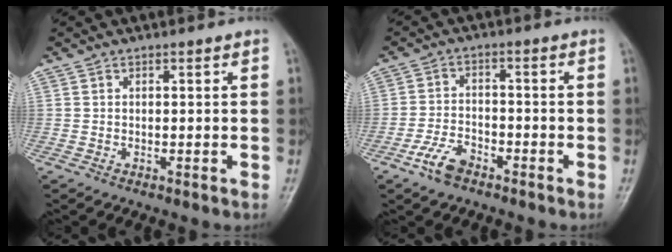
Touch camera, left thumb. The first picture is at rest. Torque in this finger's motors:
{"motor_torque": [-0.45, 0.76, 0.58, 0.53, 0.01]}